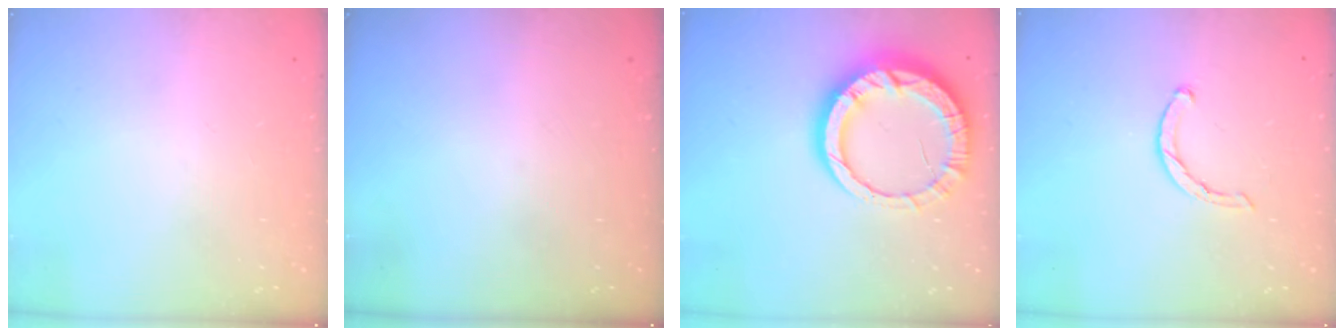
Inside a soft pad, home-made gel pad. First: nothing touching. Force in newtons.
{"total": 0.0}
{"total": 15.1, "press": 15.1, "slide": 1.4}
{"total": 1.9, "press": 1.9, "slide": 0.3}